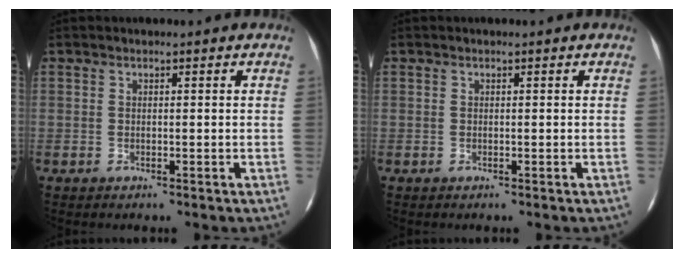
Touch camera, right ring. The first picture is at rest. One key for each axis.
{"total": 0.0}